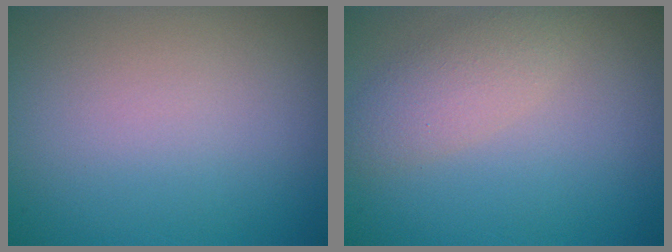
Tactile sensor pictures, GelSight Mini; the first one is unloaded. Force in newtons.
{"total": 2.8, "press": 2.8, "slide": 0.2}